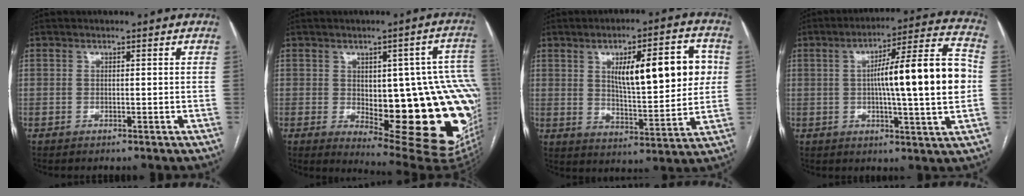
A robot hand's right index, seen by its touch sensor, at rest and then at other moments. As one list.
[{"total": 23.7, "force": [-2.5, 6.8, 22.6], "torque": [-0.201, 0.011, -0.008]}, {"total": 15.5, "force": [3.9, 4.3, 14.4], "torque": [-0.206, 0.019, 0.065]}, {"total": 17.1, "force": [0.4, 0.9, 17.0], "torque": [-0.261, 0.018, -0.001]}]